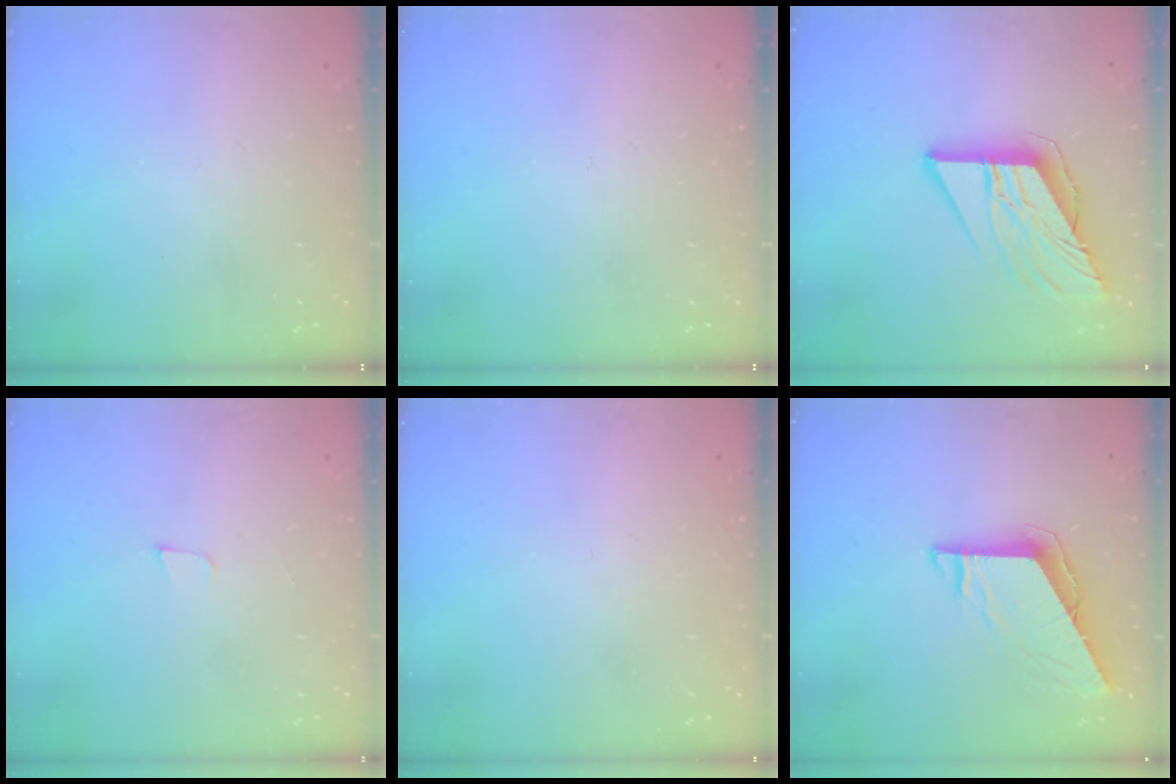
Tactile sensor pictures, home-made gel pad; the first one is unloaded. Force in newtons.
{"total": 0.0}
{"total": 11.3, "press": 11.2, "slide": 1.5}
{"total": 3.3, "press": 2.0, "slide": 2.6}
{"total": 1.6, "press": 1.6, "slide": 0.1}
{"total": 7.6, "press": 7.6, "slide": 0.3}